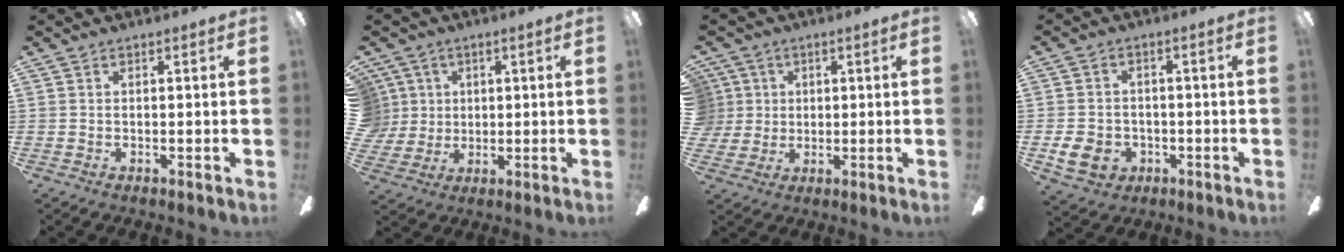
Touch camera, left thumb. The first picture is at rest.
{"total": 7.4, "force": [2.2, 7.0, 0.9], "torque": [-0.039, 0.003, 0.047]}
{"total": 6.1, "force": [1.6, 5.9, 0.6], "torque": [-0.019, 0.006, 0.032]}
{"total": 7.4, "force": [-2.4, 6.0, 3.6], "torque": [-0.086, 0.014, -0.045]}